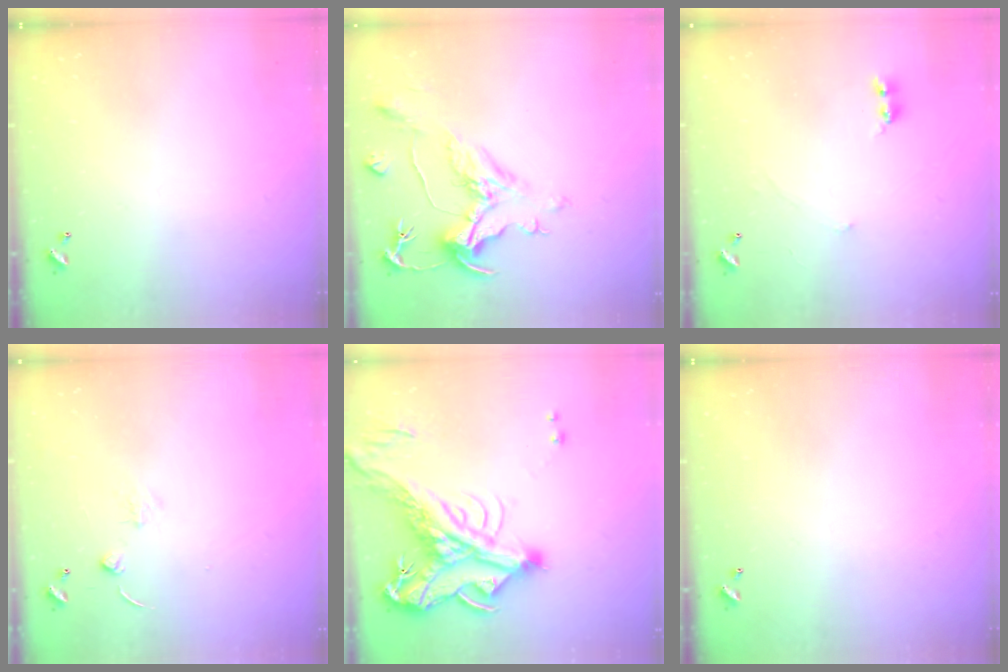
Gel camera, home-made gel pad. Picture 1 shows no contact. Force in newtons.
{"total": 1.6, "press": 0.1, "slide": 1.6}
{"total": 0.9, "press": 0.8, "slide": 0.3}
{"total": 0.9, "press": 0.9, "slide": 0.3}
{"total": 12.9, "press": 12.6, "slide": 3.0}
{"total": 0.0}